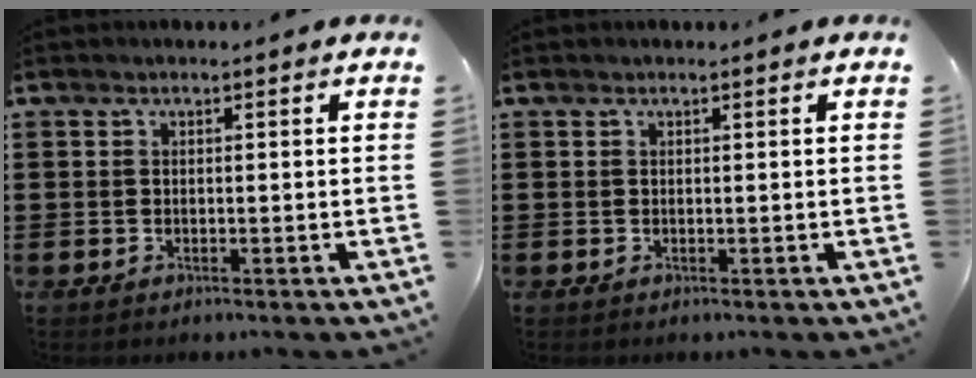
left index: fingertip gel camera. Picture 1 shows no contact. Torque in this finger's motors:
{"motor_torque": [0.16, -0.09, 0.00, 0.00]}